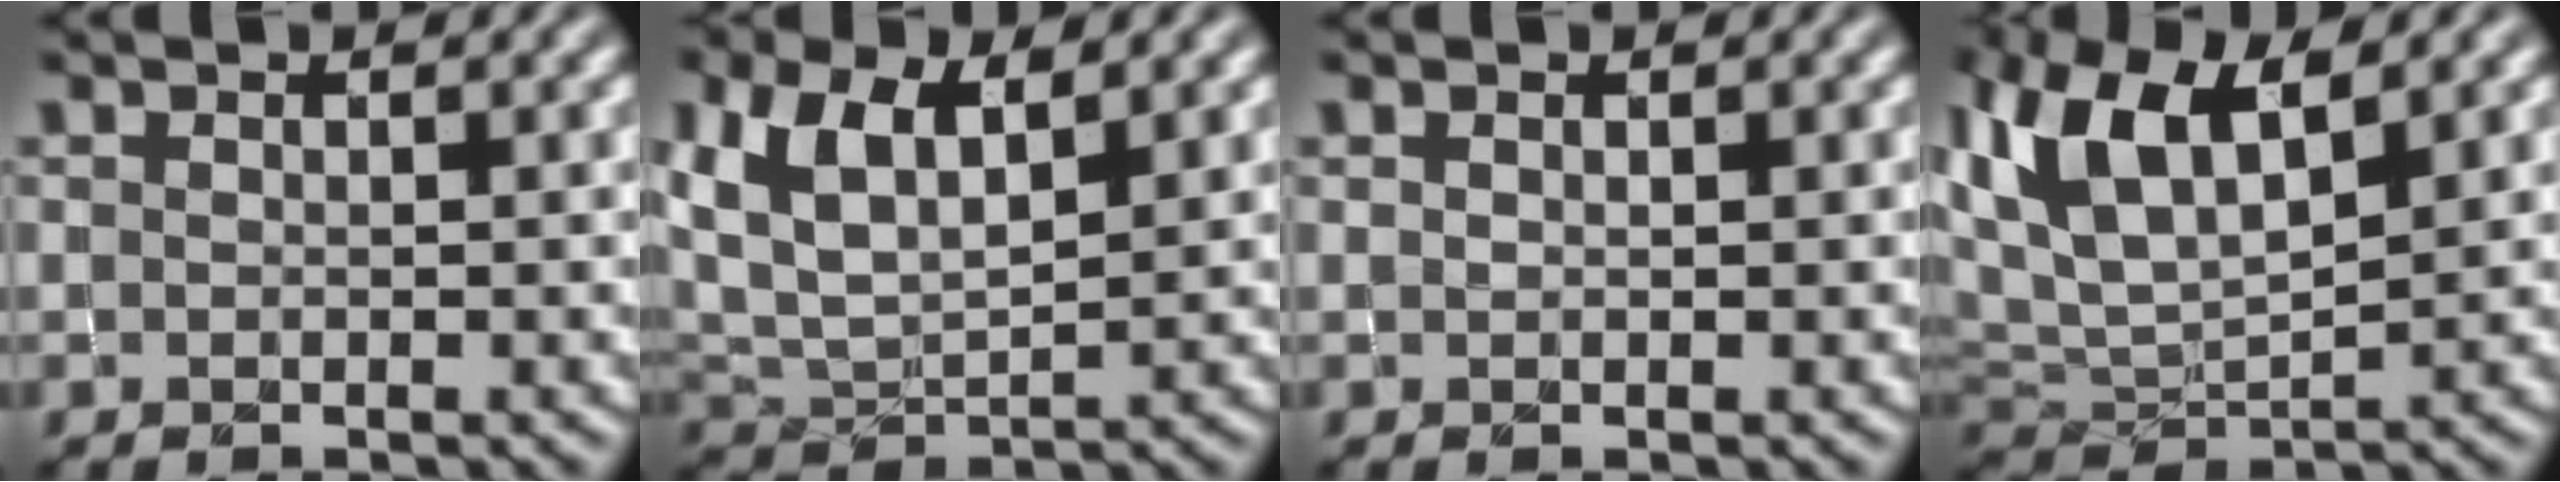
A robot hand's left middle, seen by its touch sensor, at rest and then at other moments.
{"total": 7.0, "force": [2.9, 3.5, 5.3], "torque": [-0.129, 0.007, 0.053]}
{"total": 0.0}
{"total": 8.2, "force": [3.4, 3.9, 6.3], "torque": [-0.143, 0.012, 0.058]}